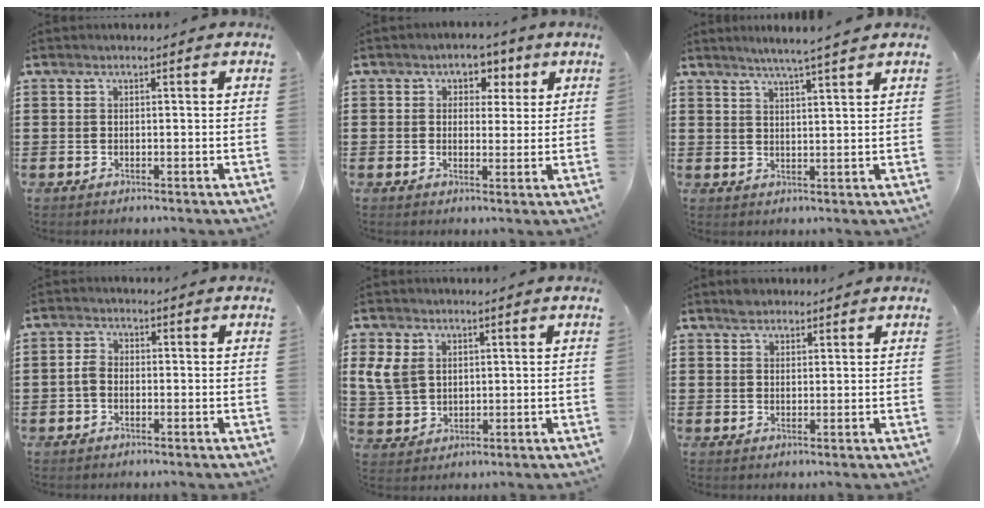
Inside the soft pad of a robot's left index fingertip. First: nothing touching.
{"total": 3.6, "force": [1.4, 3.2, 0.6], "torque": [-0.024, 0.010, 0.020]}
{"total": 3.7, "force": [3.3, -0.8, 1.4], "torque": [-0.037, -0.014, 0.058]}
{"total": 2.2, "force": [-0.7, 1.5, 1.4], "torque": [-0.043, -0.001, -0.018]}
{"total": 5.3, "force": [2.2, 4.0, 2.7], "torque": [-0.089, 0.006, 0.038]}
{"total": 2.2, "force": [2.0, 1.0, 0.2], "torque": [-0.009, 0.005, 0.040]}